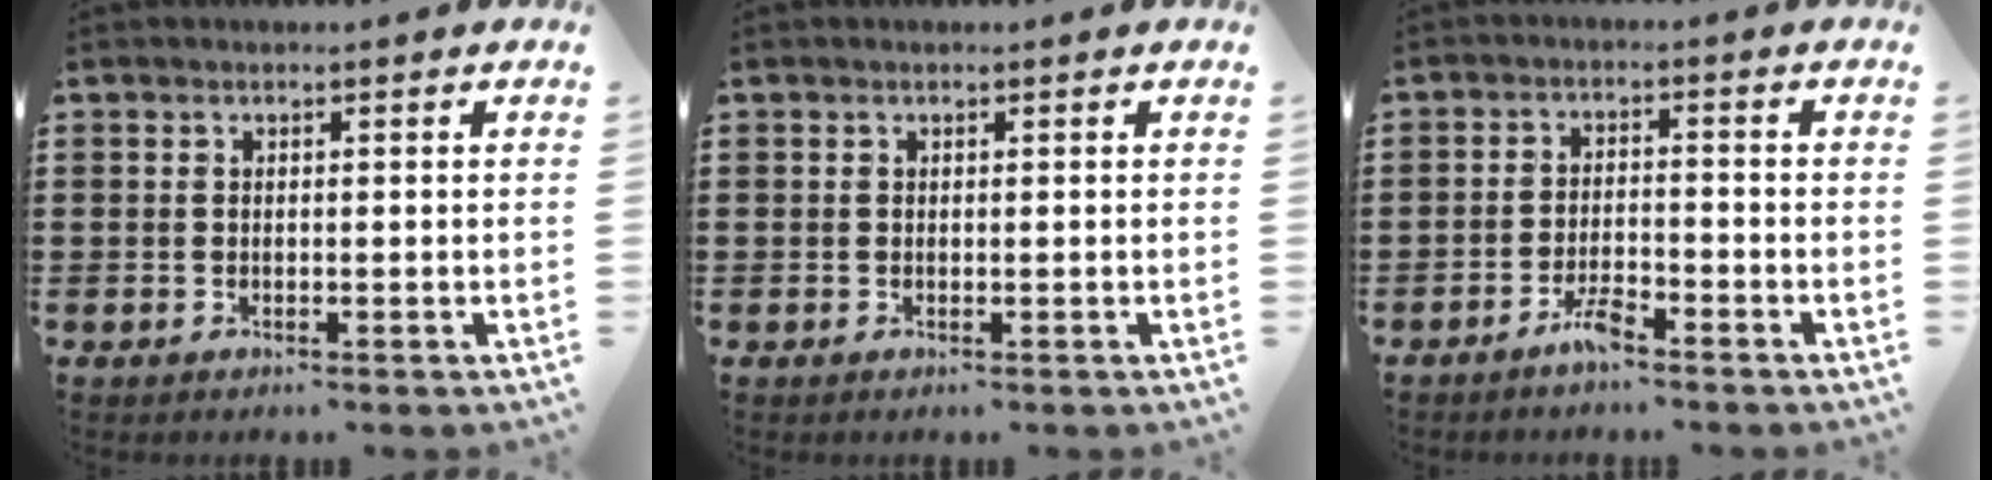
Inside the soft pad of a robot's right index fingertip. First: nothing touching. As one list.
[{"total": 0.0}, {"total": 3.5, "force": [-2.7, 0.5, 2.1], "torque": [-0.043, 0.005, -0.053]}]